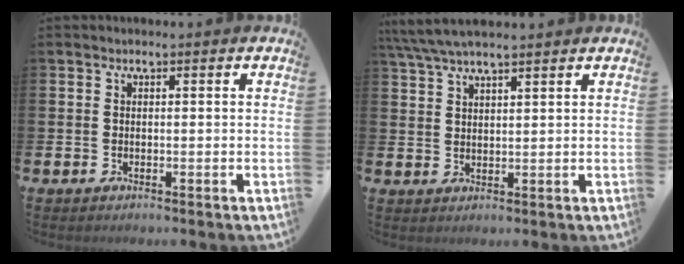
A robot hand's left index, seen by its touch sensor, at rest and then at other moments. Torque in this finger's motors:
{"motor_torque": [1.08, -1.06, 0.30, 0.21]}